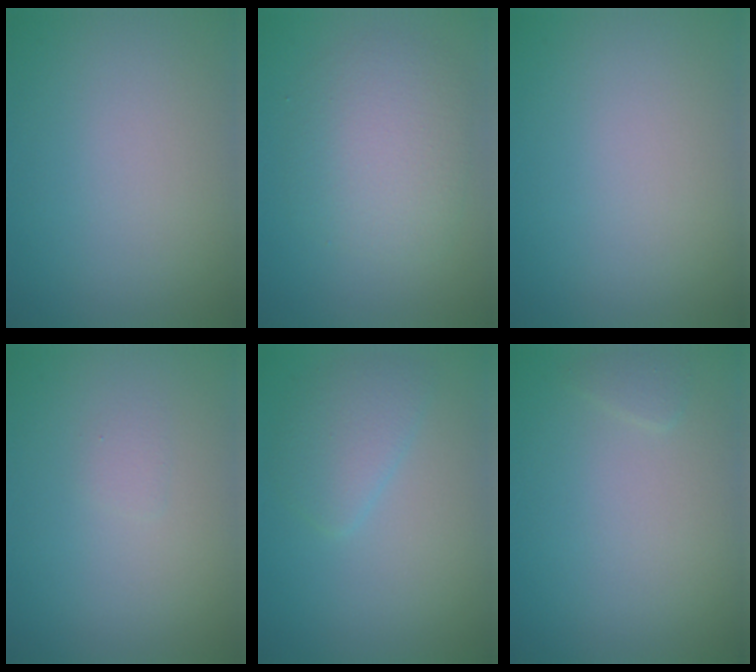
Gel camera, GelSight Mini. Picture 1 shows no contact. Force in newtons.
{"total": 4.5, "press": 4.5, "slide": 0.2}
{"total": 0.0}
{"total": 0.6, "press": 0.6, "slide": 0.1}
{"total": 2.7, "press": 2.7, "slide": 0.1}
{"total": 0.7, "press": 0.7, "slide": 0.1}